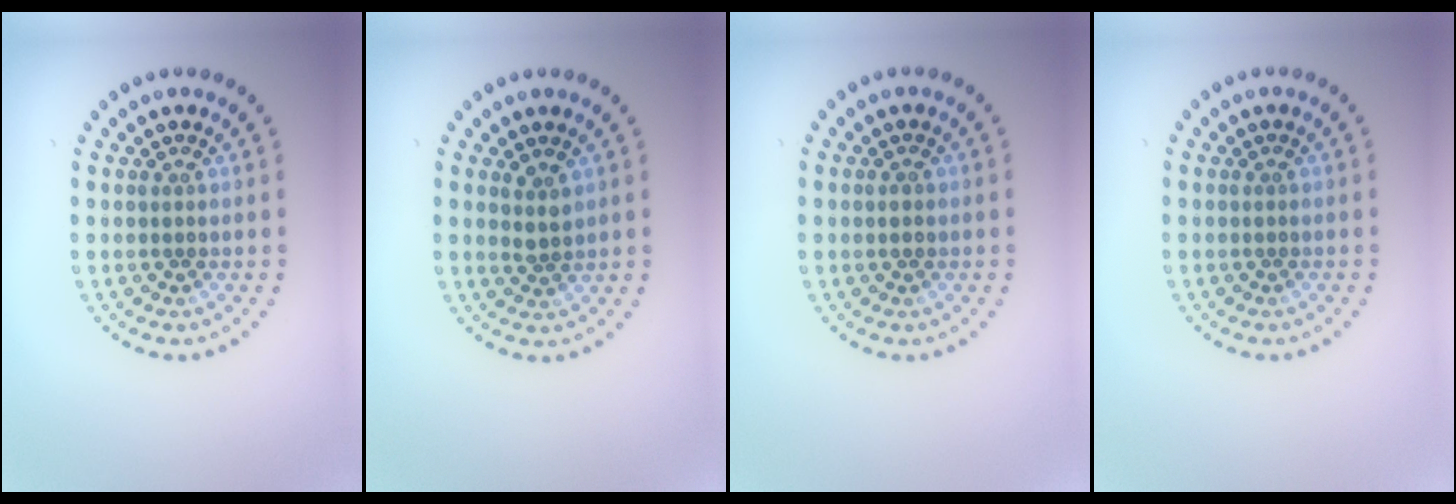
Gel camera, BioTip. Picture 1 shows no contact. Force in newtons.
{"total": 1.4, "press": 1.2, "slide": 0.7}
{"total": 0.9, "press": 0.9, "slide": 0.0}
{"total": 0.0}